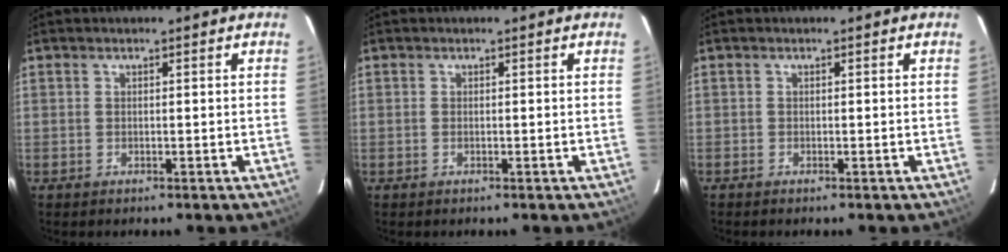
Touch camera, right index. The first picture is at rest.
{"total": 0.0}
{"total": 0.0}